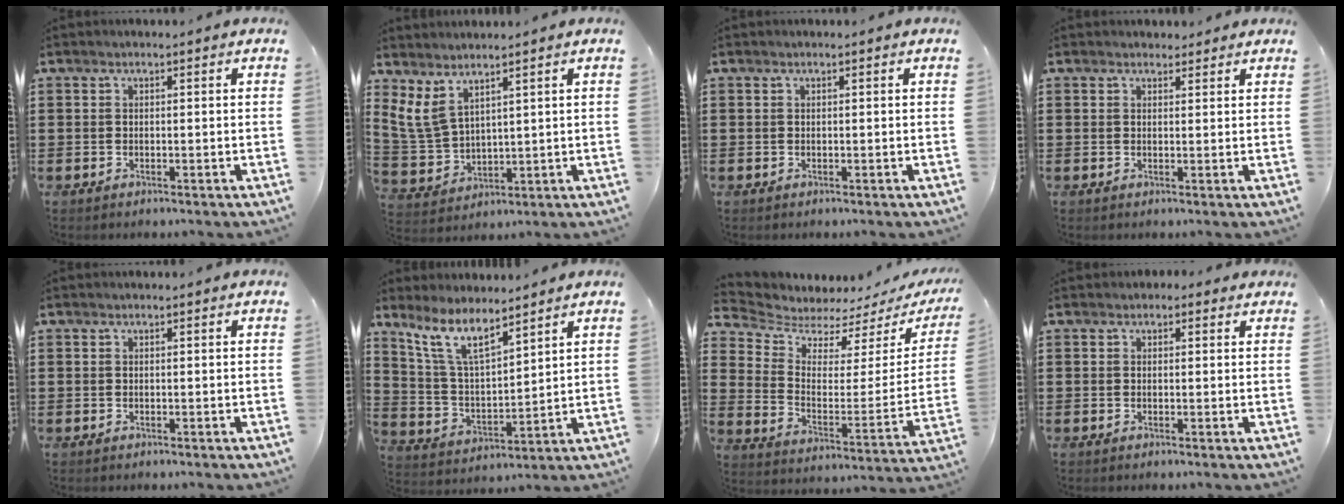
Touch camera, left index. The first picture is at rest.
{"total": 5.8, "force": [3.9, 2.8, 3.3], "torque": [-0.095, -0.011, 0.071]}
{"total": 0.0}
{"total": 1.6, "force": [1.4, 0.7, 0.1], "torque": [0.002, 0.002, 0.026]}
{"total": 0.0}
{"total": 8.8, "force": [6.7, 2.2, 5.3], "torque": [-0.123, -0.022, 0.123]}
{"total": 4.5, "force": [4.3, 1.4, 0.3], "torque": [-0.040, -0.040, 0.070]}
{"total": 1.0, "force": [0.5, 0.8, 0.3], "torque": [-0.008, 0.007, 0.009]}